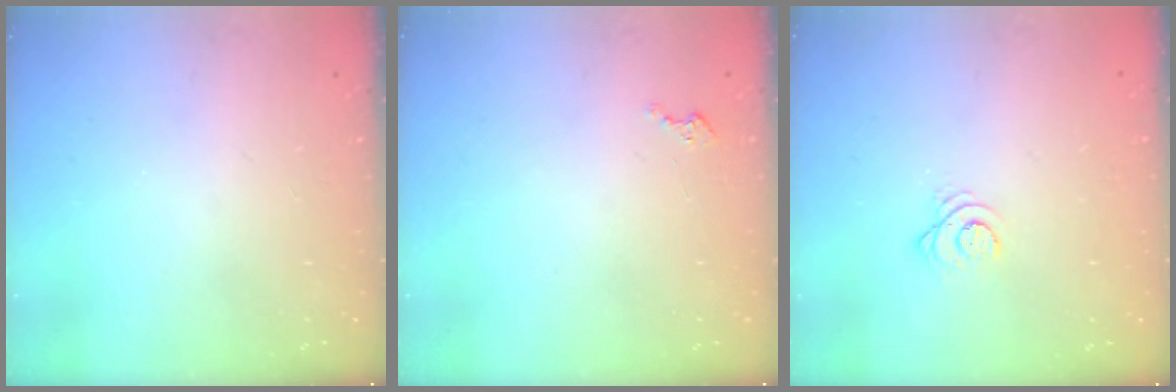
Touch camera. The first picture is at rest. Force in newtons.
{"total": 1.6, "press": 1.5, "slide": 0.2}
{"total": 4.0, "press": 4.0, "slide": 0.4}